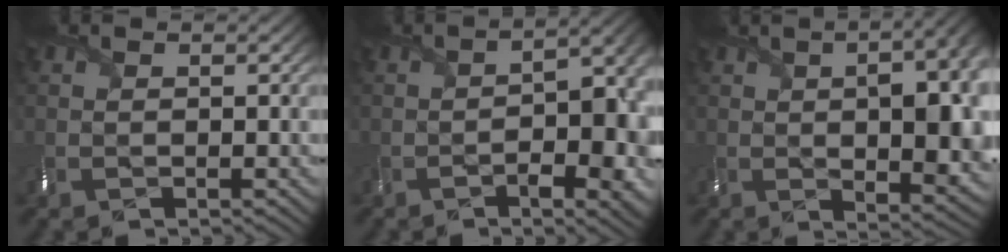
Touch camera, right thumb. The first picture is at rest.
{"total": 9.5, "force": [-3.4, 3.4, 8.2], "torque": [-0.128, -0.017, -0.046]}
{"total": 13.3, "force": [1.0, 5.6, 12.0], "torque": [-0.161, 0.002, 0.016]}